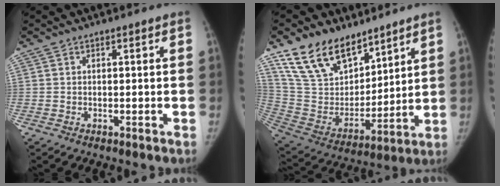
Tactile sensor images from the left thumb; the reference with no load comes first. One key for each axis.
{"total": 18.2, "fx": 13.0, "fy": 9.7, "fz": 8.3, "tx": -0.109, "ty": -0.062, "tz": 0.256}